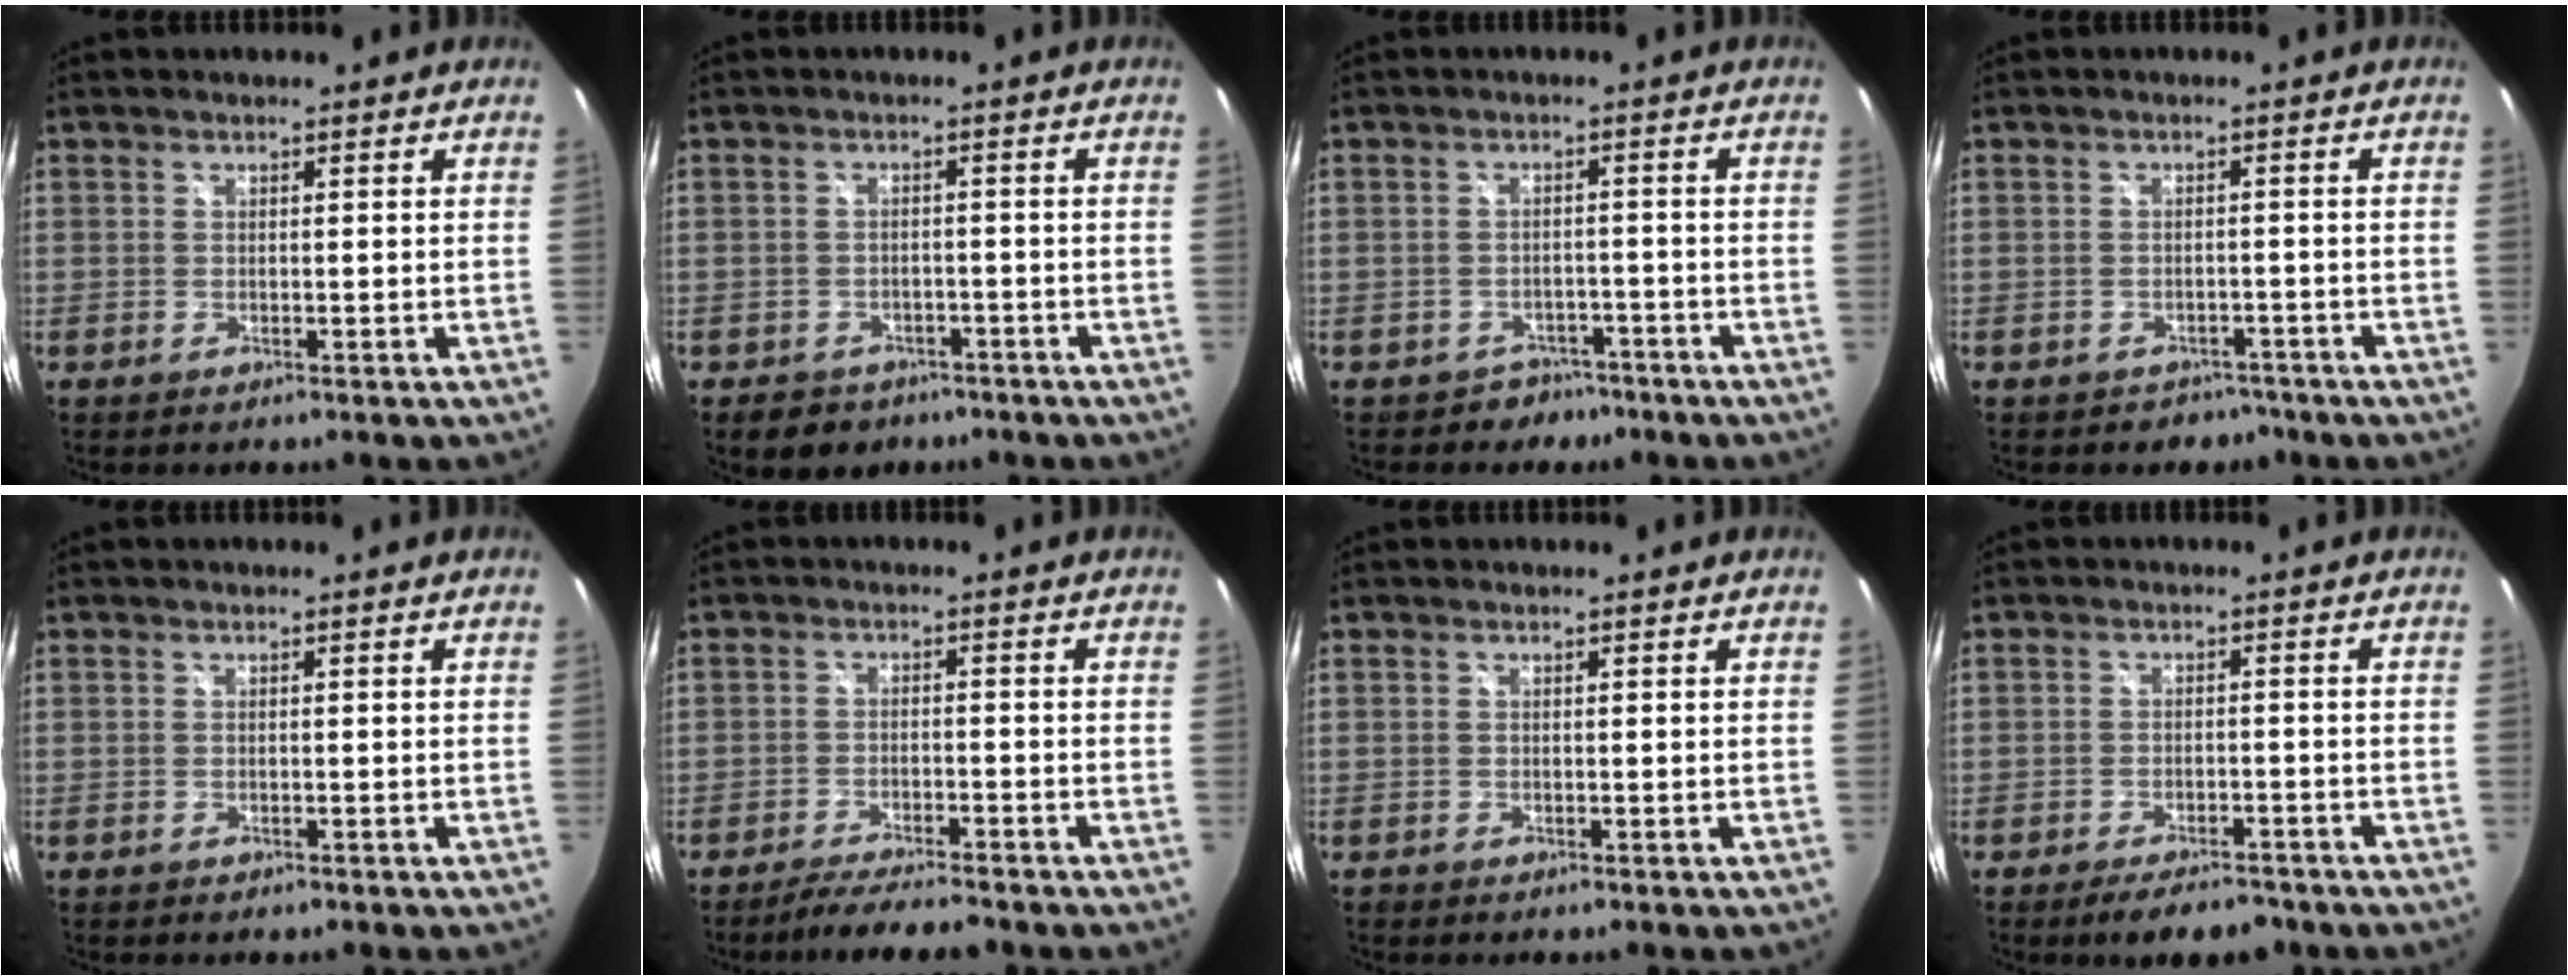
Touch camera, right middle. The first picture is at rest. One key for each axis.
{"total": 6.2, "fx": -4.2, "fy": 4.2, "fz": 1.8, "tx": -0.041, "ty": 0.004, "tz": -0.052}
{"total": 4.6, "fx": -3.3, "fy": 3.2, "fz": 0.0, "tx": -0.001, "ty": 0.018, "tz": -0.046}
{"total": 4.1, "fx": -3.1, "fy": 2.7, "fz": 0.2, "tx": -0.004, "ty": 0.009, "tz": -0.038}
{"total": 0.6, "fx": -0.5, "fy": 0.3, "fz": 0.1, "tx": -0.005, "ty": -0.002, "tz": -0.008}
{"total": 6.7, "fx": -6.1, "fy": 0.7, "fz": 2.7, "tx": -0.068, "ty": -0.005, "tz": -0.100}
{"total": 0.0}
{"total": 6.4, "fx": -5.1, "fy": 2.6, "fz": 2.9, "tx": -0.063, "ty": 0.001, "tz": -0.074}